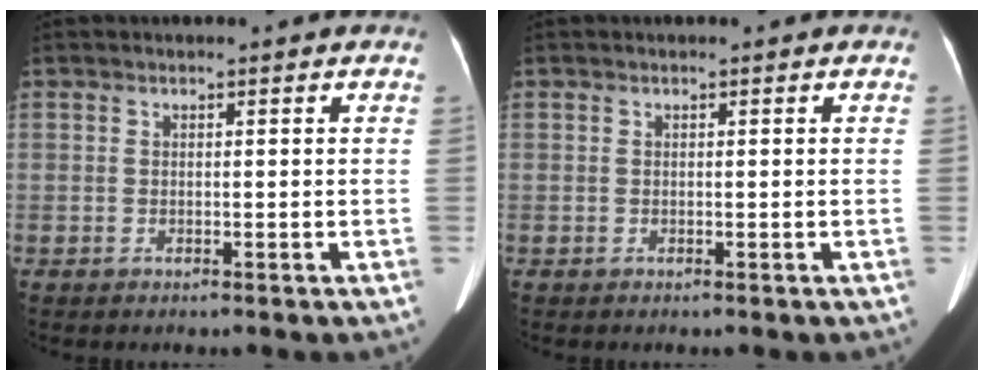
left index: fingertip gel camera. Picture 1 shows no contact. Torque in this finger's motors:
{"motor_torque": [0.01, 0.00, 0.03, 0.00]}